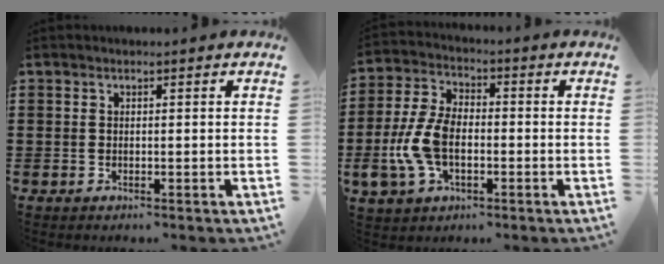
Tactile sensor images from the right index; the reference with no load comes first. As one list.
[{"total": 9.1, "force": [-2.1, 5.3, 7.0], "torque": [-0.170, 0.001, -0.044]}]